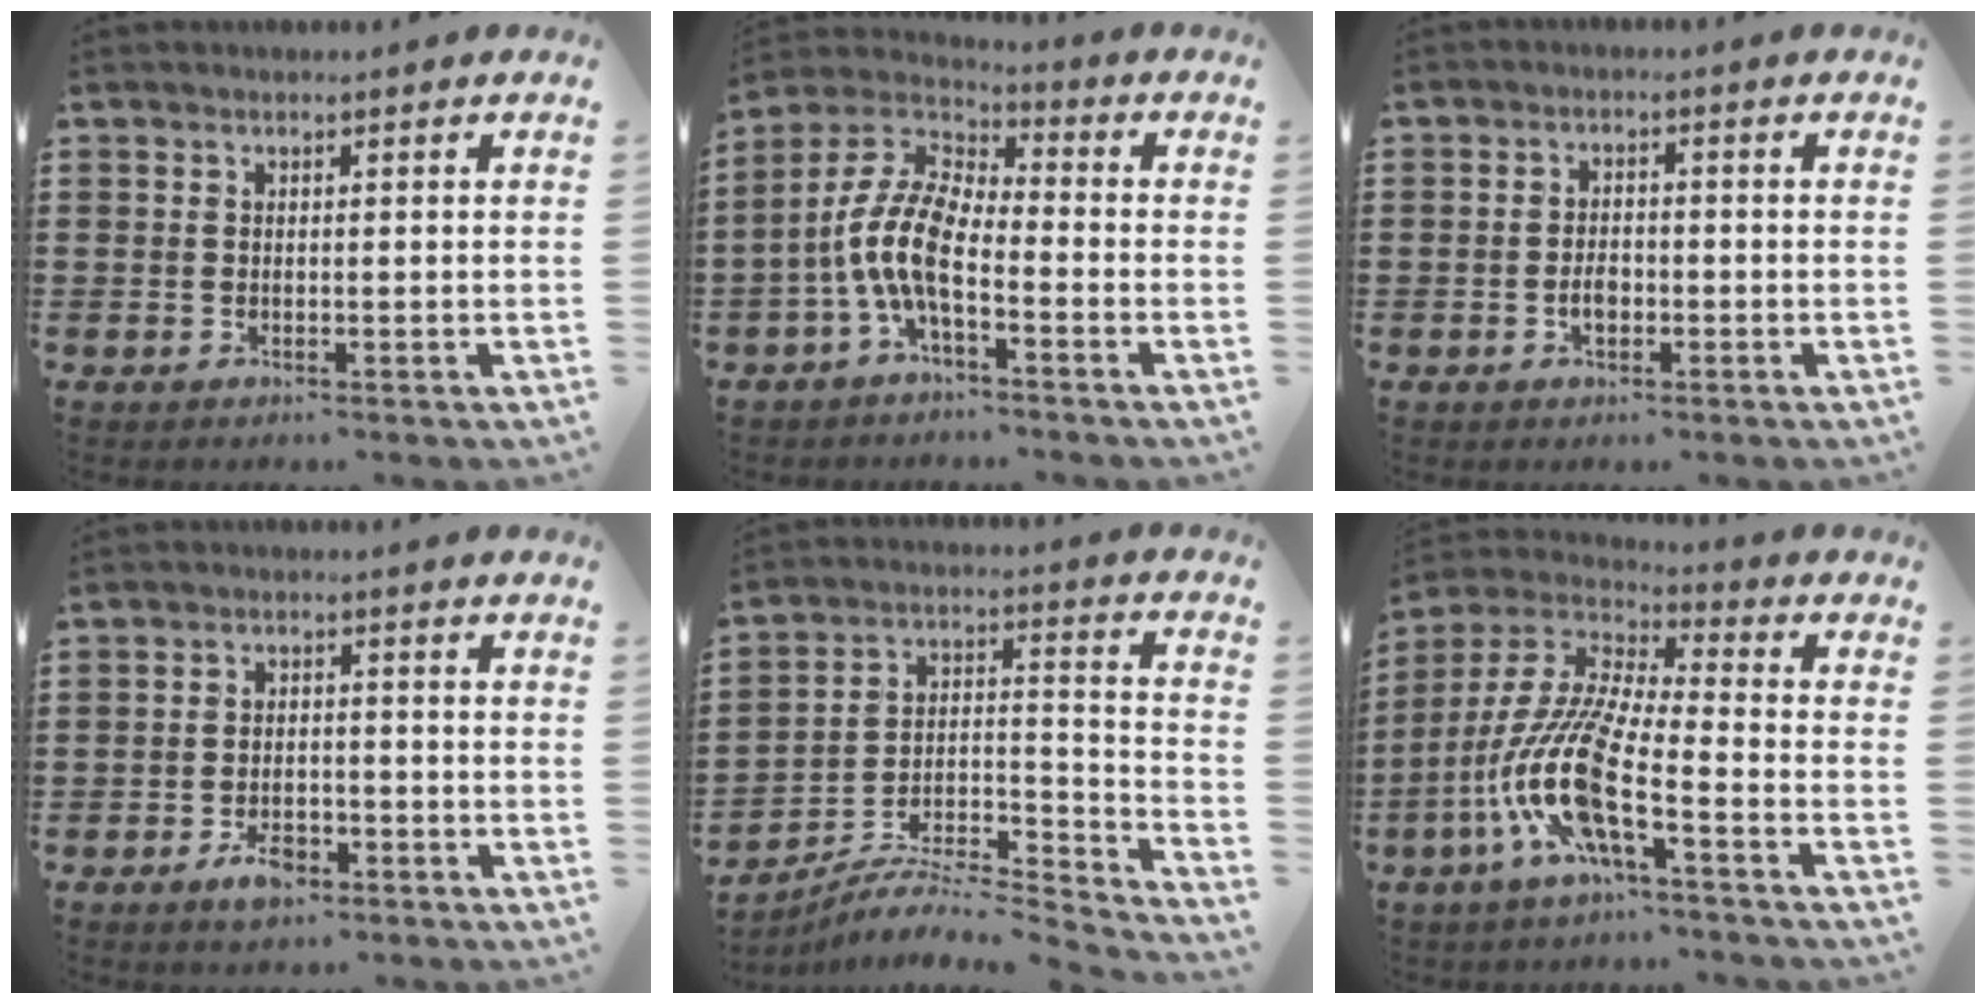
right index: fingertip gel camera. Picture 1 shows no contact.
{"total": 9.6, "force": [-3.3, 3.7, 8.2], "torque": [-0.209, -0.016, -0.073]}
{"total": 2.6, "force": [-0.9, 1.5, 1.9], "torque": [-0.039, 0.005, -0.017]}
{"total": 4.0, "force": [-2.3, 1.9, 2.7], "torque": [-0.052, 0.006, -0.043]}
{"total": 5.8, "force": [-5.2, 1.6, 2.0], "torque": [-0.033, -0.001, -0.104]}
{"total": 12.7, "force": [-6.4, 2.5, 10.7], "torque": [-0.253, -0.020, -0.135]}